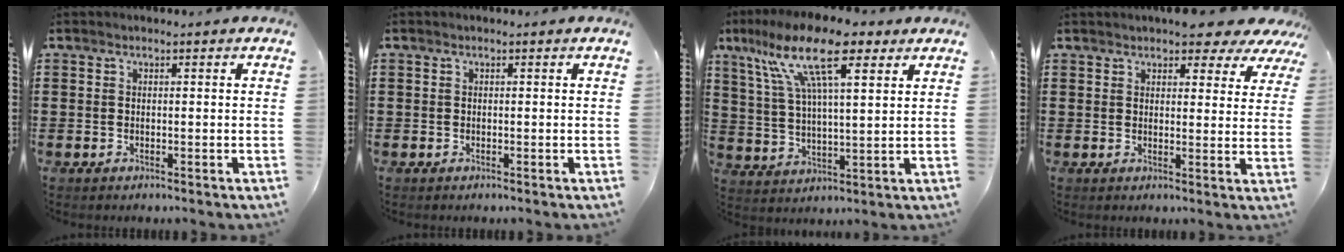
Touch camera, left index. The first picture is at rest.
{"total": 0.0}
{"total": 14.4, "force": [8.8, 4.1, 10.6], "torque": [-0.228, -0.007, 0.152]}
{"total": 5.1, "force": [4.5, 1.6, 1.8], "torque": [-0.028, -0.015, 0.078]}